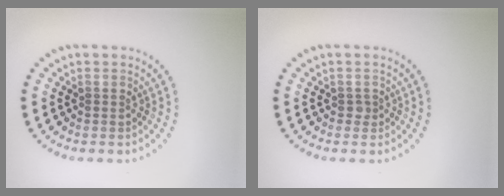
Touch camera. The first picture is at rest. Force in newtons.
{"total": 0.6, "press": 0.5, "slide": 0.3}